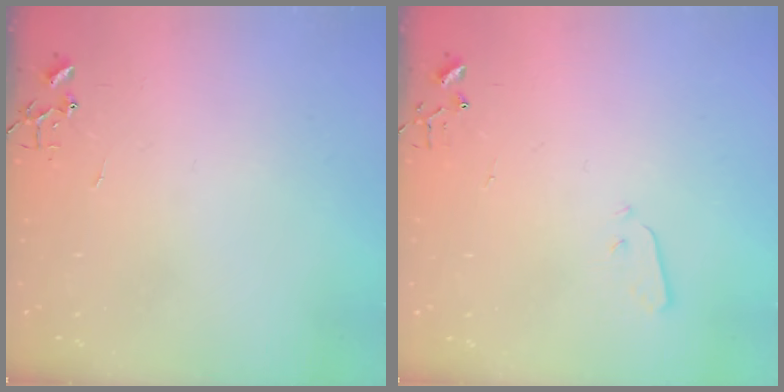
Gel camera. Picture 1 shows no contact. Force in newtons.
{"total": 2.9, "press": 2.9, "slide": 0.4}